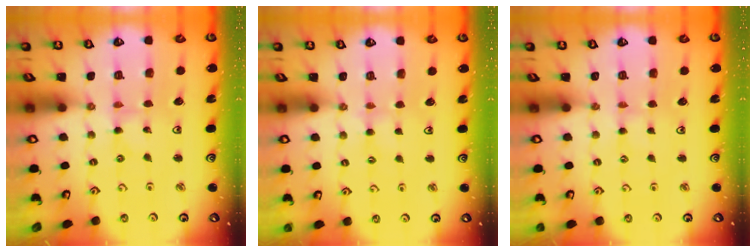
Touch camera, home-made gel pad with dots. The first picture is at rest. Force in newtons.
{"total": 2.8, "press": 2.8, "slide": 0.5}
{"total": 1.0, "press": 0.9, "slide": 0.2}